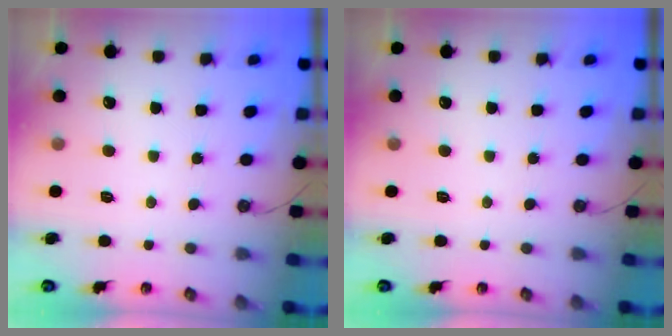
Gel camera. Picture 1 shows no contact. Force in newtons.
{"total": 0.0}